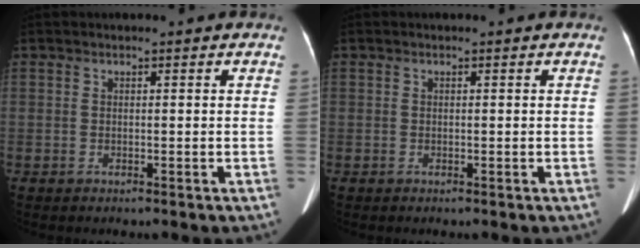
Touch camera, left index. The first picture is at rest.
{"total": 0.0}